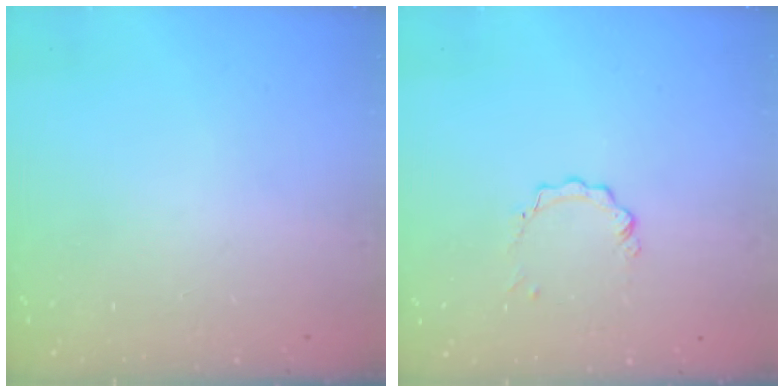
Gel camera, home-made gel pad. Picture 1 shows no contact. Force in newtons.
{"total": 2.9, "press": 2.9, "slide": 0.2}